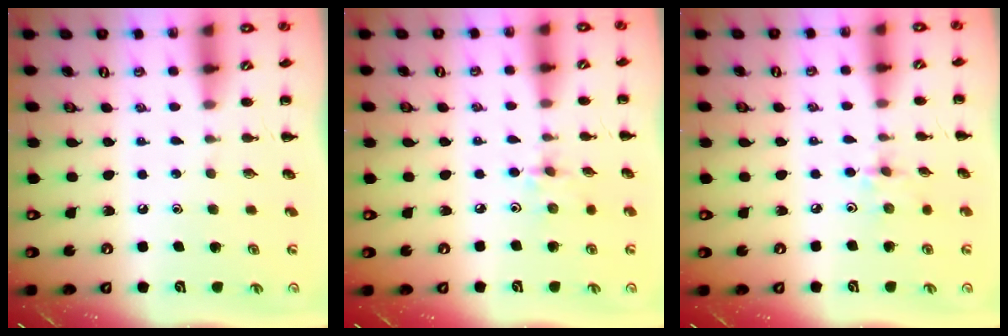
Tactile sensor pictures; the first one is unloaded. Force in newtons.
{"total": 2.2, "press": 2.1, "slide": 0.6}
{"total": 2.2, "press": 2.1, "slide": 0.6}